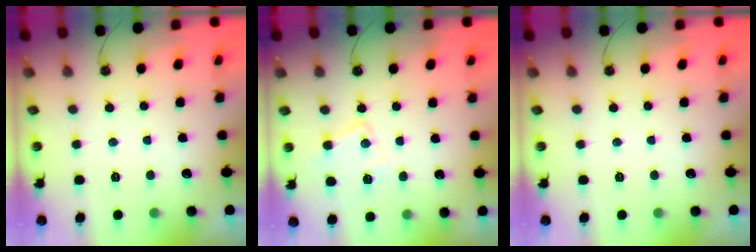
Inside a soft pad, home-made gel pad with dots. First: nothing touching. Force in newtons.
{"total": 10.5, "press": 10.5, "slide": 0.5}
{"total": 0.0}